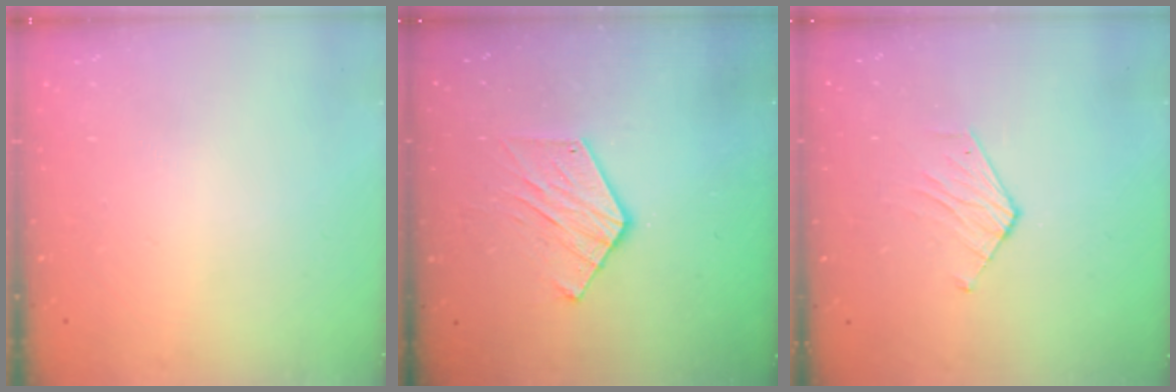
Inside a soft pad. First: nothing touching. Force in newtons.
{"total": 9.6, "press": 9.6, "slide": 0.3}
{"total": 3.5, "press": 3.4, "slide": 0.3}